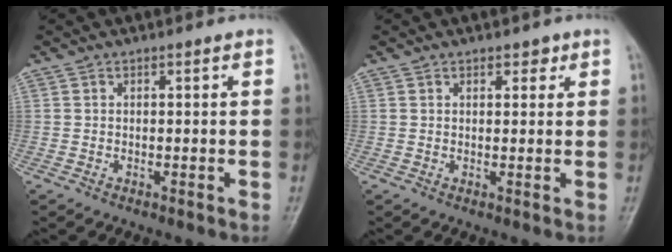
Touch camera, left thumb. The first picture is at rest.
{"total": 2.1, "force": [1.2, 1.3, 1.1], "torque": [0.002, -0.004, 0.014]}